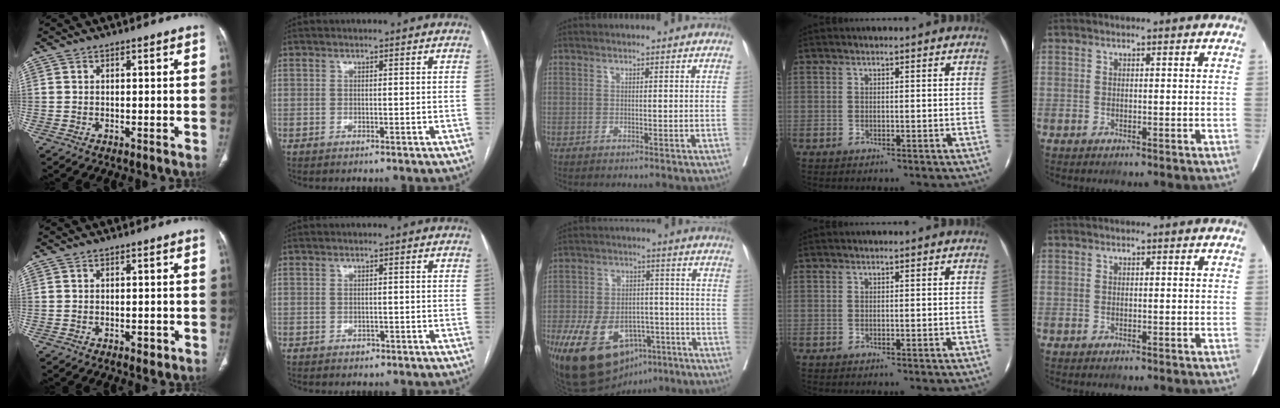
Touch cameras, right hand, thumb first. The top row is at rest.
{"thumb": {"total": 1.4, "force": [-0.6, 0.8, 0.9], "torque": [-0.008, 0.000, -0.006]}, "index": {"total": 1.0, "force": [-0.6, 0.8, 0.4], "torque": [-0.008, 0.002, -0.004]}, "middle": {"total": 18.8, "force": [-9.6, 10.7, 12.1], "torque": [-0.245, 0.007, -0.144]}}